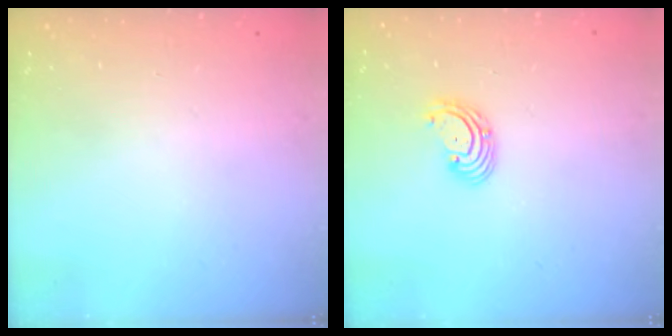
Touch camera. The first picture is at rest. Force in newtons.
{"total": 2.7, "press": 2.7, "slide": 0.3}